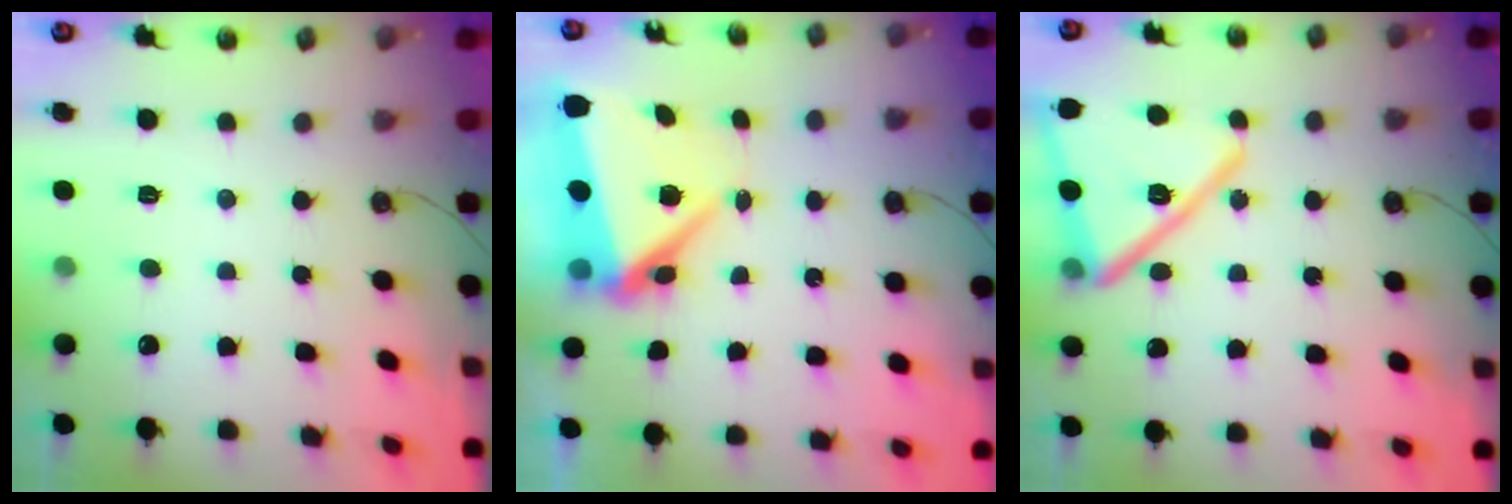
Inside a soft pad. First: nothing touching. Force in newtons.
{"total": 9.0, "press": 8.8, "slide": 2.0}
{"total": 20.6, "press": 20.5, "slide": 1.4}